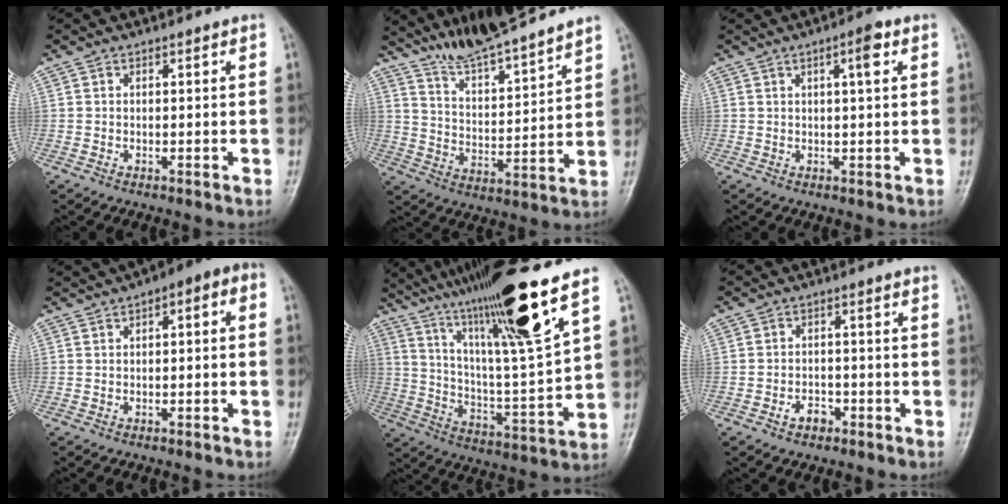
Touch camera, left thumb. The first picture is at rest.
{"total": 13.7, "force": [12.2, 1.0, 6.2], "torque": [-0.089, -0.069, 0.218]}
{"total": 4.0, "force": [1.5, 0.8, 3.6], "torque": [-0.052, 0.001, 0.022]}
{"total": 6.4, "force": [1.3, 3.1, 5.4], "torque": [-0.058, 0.033, 0.006]}
{"total": 22.1, "force": [13.9, 1.6, 17.1], "torque": [-0.279, -0.054, 0.243]}
{"total": 3.2, "force": [-1.8, 2.2, 1.5], "torque": [-0.013, 0.017, -0.028]}